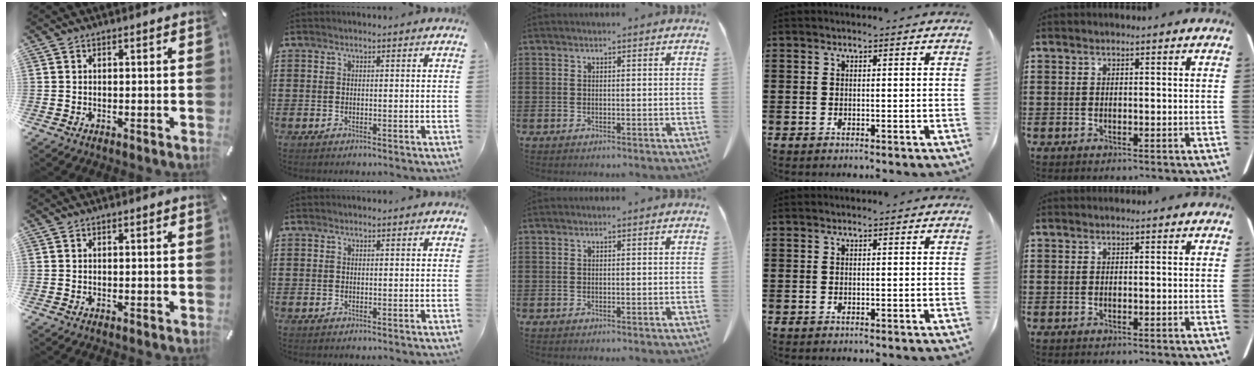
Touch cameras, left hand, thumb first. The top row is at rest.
{}